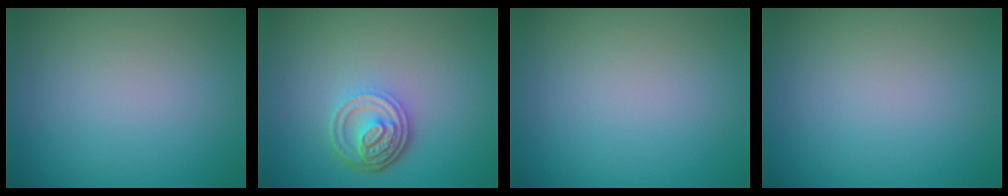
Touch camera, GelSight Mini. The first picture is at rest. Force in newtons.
{"total": 4.4, "press": 3.3, "slide": 2.9}
{"total": 0.0}
{"total": 0.0}